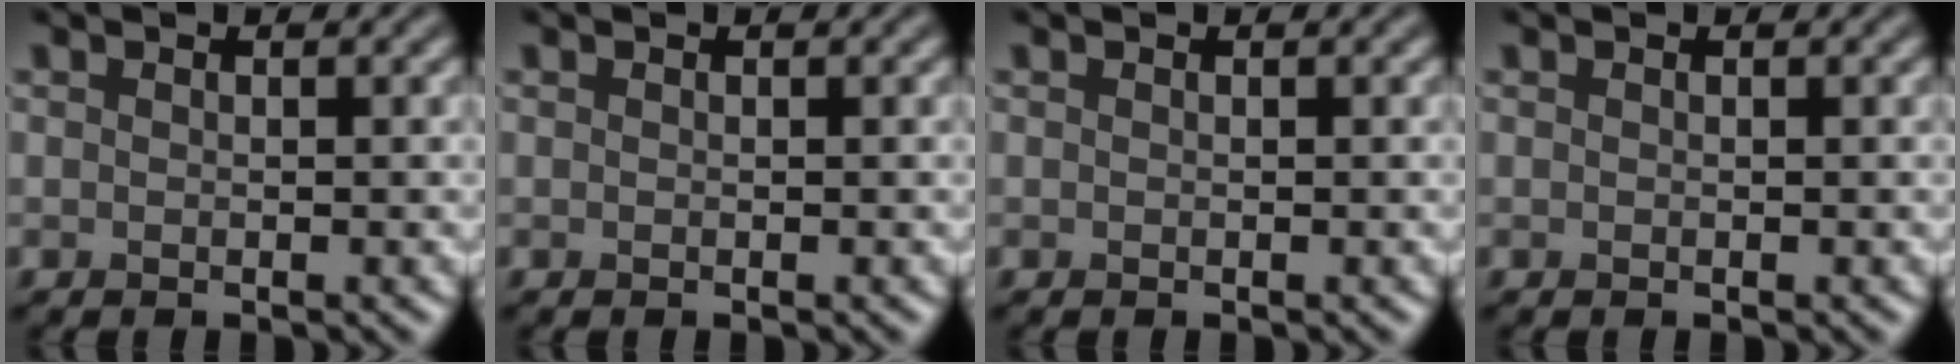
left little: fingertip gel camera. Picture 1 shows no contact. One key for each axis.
{"total": 0.0}
{"total": 0.0}
{"total": 0.0}